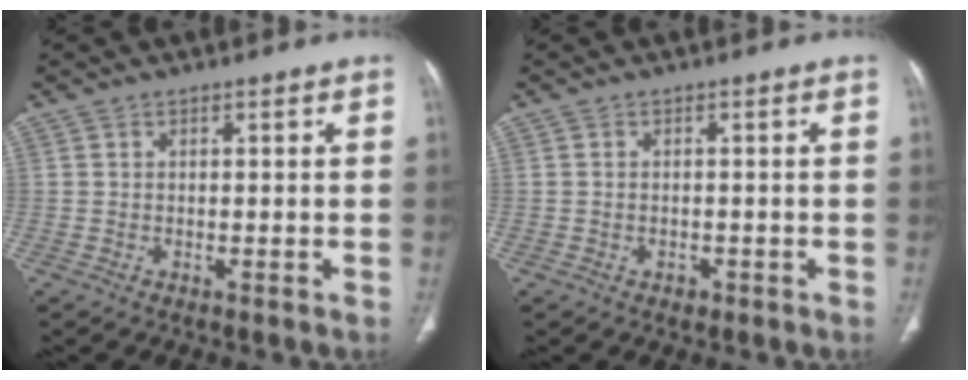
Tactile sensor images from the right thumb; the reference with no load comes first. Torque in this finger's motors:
{"motor_torque": [-0.72, -0.05, -0.17, 0.03, -0.05]}